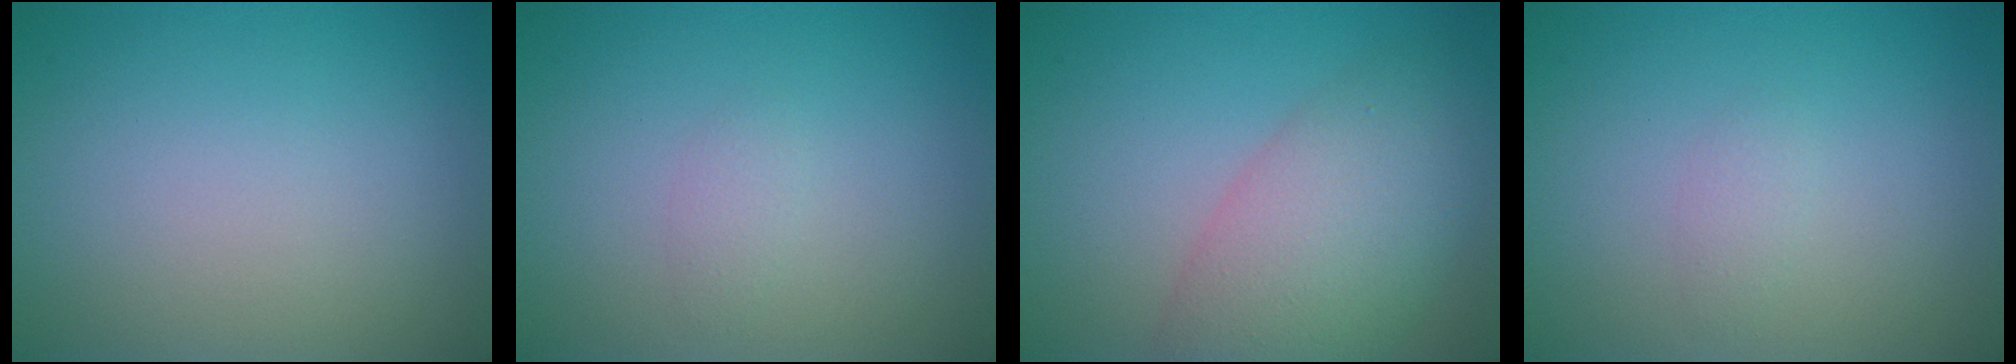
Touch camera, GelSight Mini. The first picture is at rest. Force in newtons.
{"total": 0.8, "press": 0.8, "slide": 0.0}
{"total": 6.9, "press": 6.8, "slide": 0.5}
{"total": 0.8, "press": 0.8, "slide": 0.0}